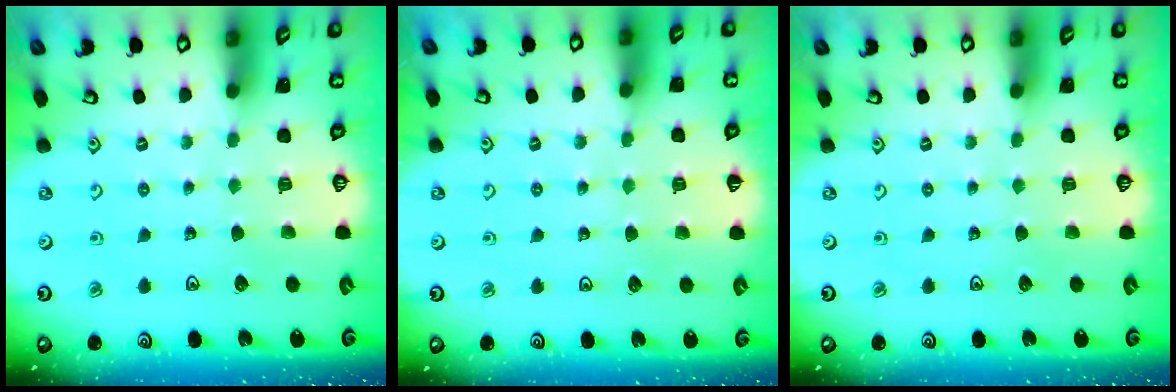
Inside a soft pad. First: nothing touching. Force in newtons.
{"total": 2.4, "press": 2.4, "slide": 0.5}
{"total": 0.0}